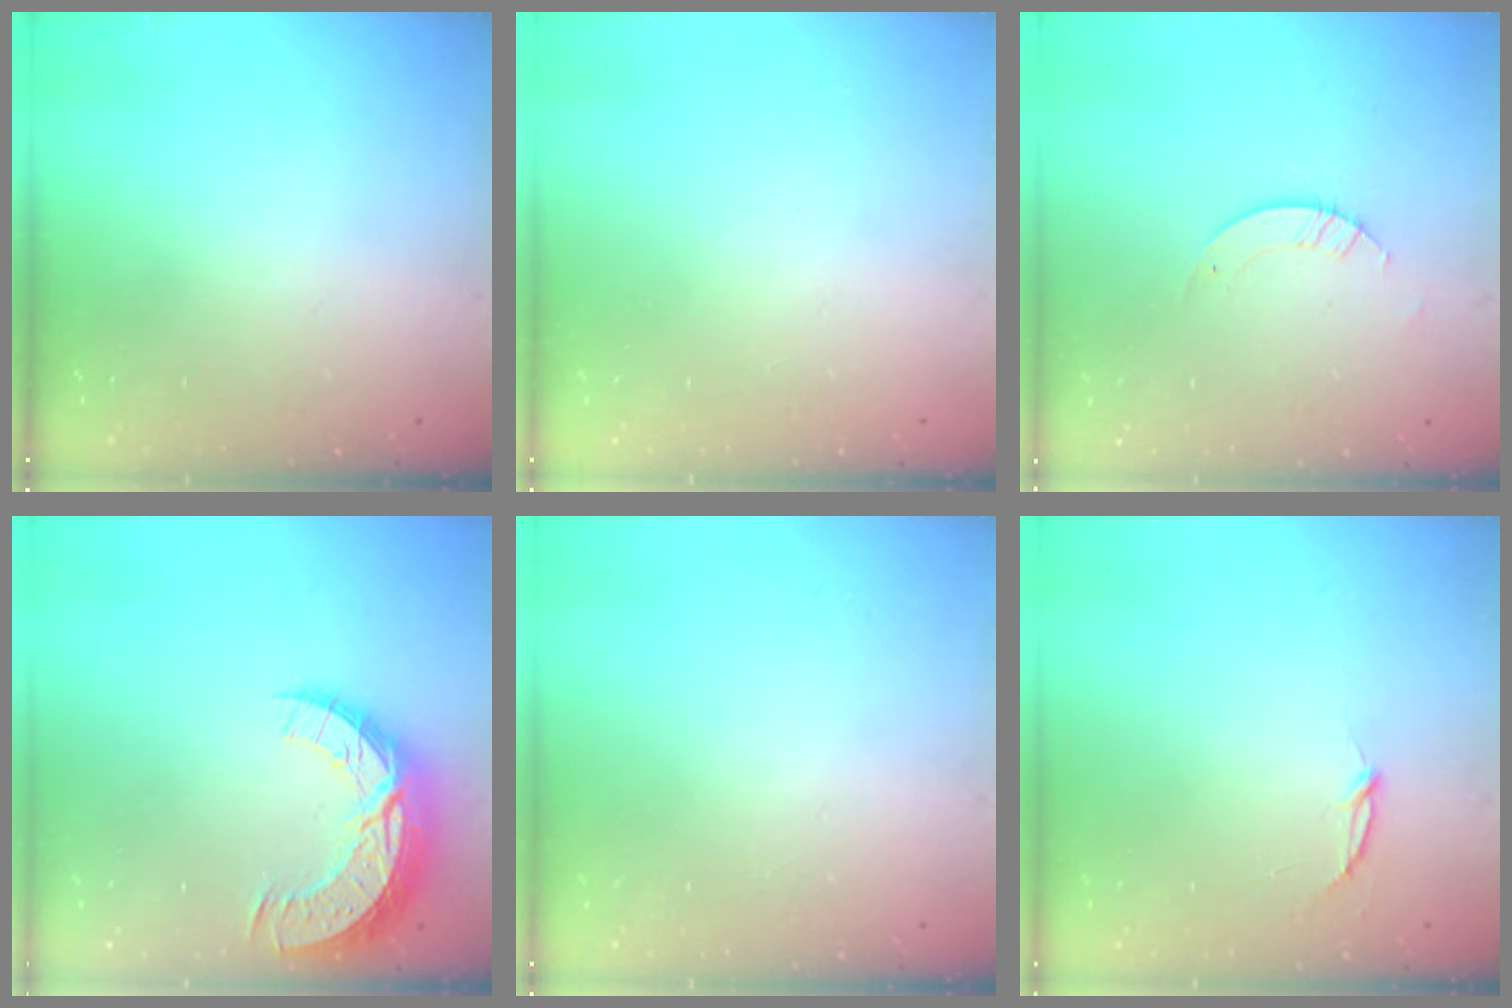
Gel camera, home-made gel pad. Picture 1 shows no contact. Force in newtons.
{"total": 0.0}
{"total": 2.8, "press": 2.8, "slide": 0.2}
{"total": 12.6, "press": 12.6, "slide": 0.8}
{"total": 0.0}
{"total": 2.8, "press": 2.8, "slide": 0.3}